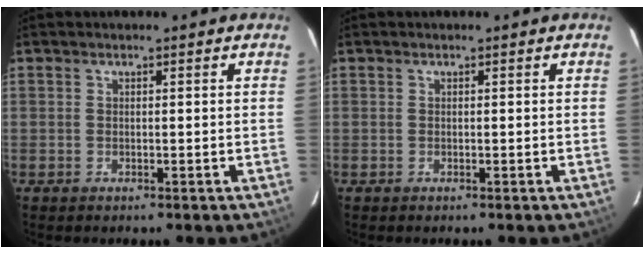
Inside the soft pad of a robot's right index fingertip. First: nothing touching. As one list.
[{"total": 0.0}]